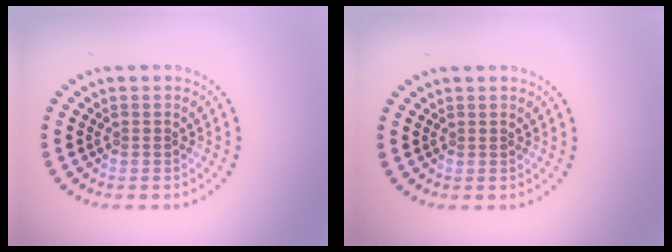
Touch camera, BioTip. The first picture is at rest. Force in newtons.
{"total": 0.0}